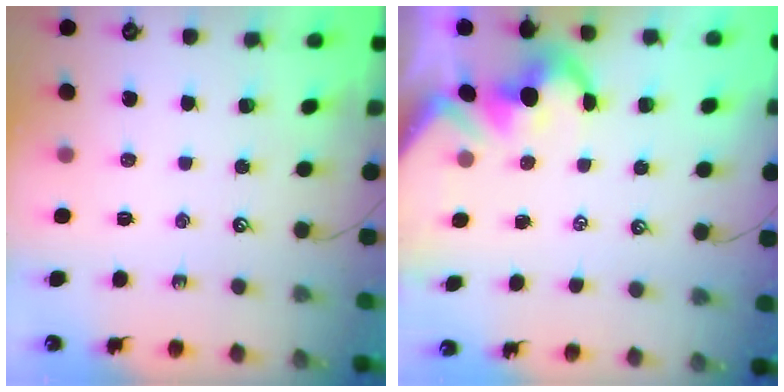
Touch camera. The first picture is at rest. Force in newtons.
{"total": 1.7, "press": 1.5, "slide": 0.8}